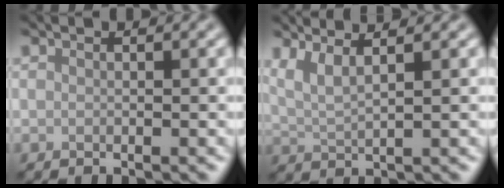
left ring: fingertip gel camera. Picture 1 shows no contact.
{"total": 3.4, "force": [2.2, 0.8, 2.4], "torque": [-0.041, 0.014, 0.032]}